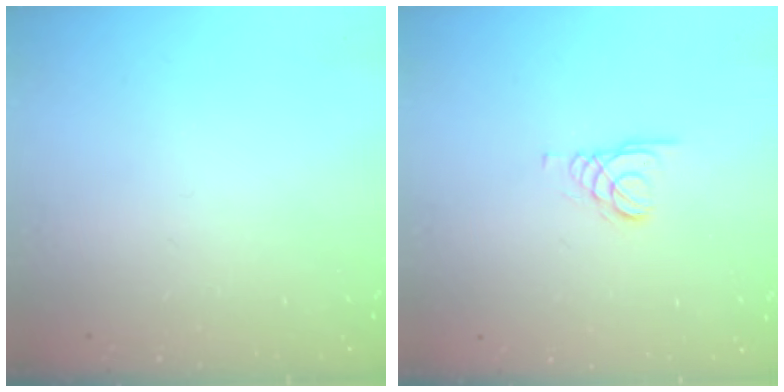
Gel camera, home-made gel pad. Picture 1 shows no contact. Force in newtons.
{"total": 1.5, "press": 1.4, "slide": 0.1}